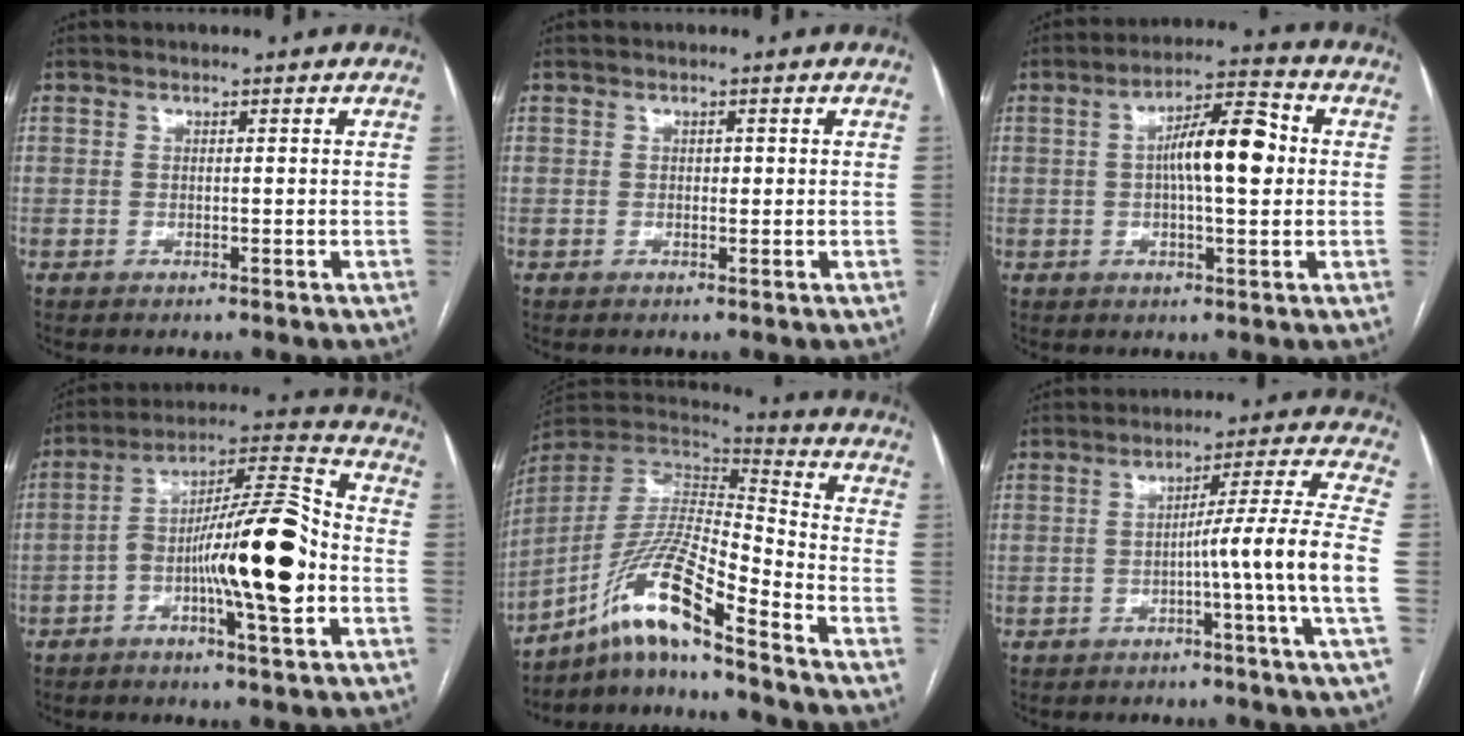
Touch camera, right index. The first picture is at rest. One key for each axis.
{"total": 0.6, "fx": 0.1, "fy": 0.4, "fz": 0.4, "tx": -0.004, "ty": 0.000, "tz": 0.001}
{"total": 10.0, "fx": 0.8, "fy": 2.3, "fz": 9.7, "tx": -0.167, "ty": 0.023, "tz": 0.010}
{"total": 16.0, "fx": -3.7, "fy": 2.1, "fz": 15.4, "tx": -0.261, "ty": 0.017, "tz": -0.057}
{"total": 14.8, "fx": -10.7, "fy": 0.4, "fz": 10.3, "tx": -0.200, "ty": 0.008, "tz": -0.197}
{"total": 10.4, "fx": -2.5, "fy": -2.7, "fz": 9.7, "tx": -0.141, "ty": 0.002, "tz": -0.041}